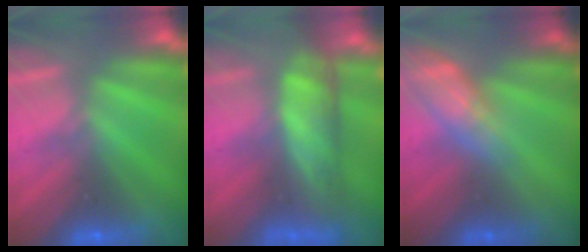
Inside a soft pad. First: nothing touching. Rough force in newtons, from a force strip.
{"total": 8.2}
{"total": 2.6}